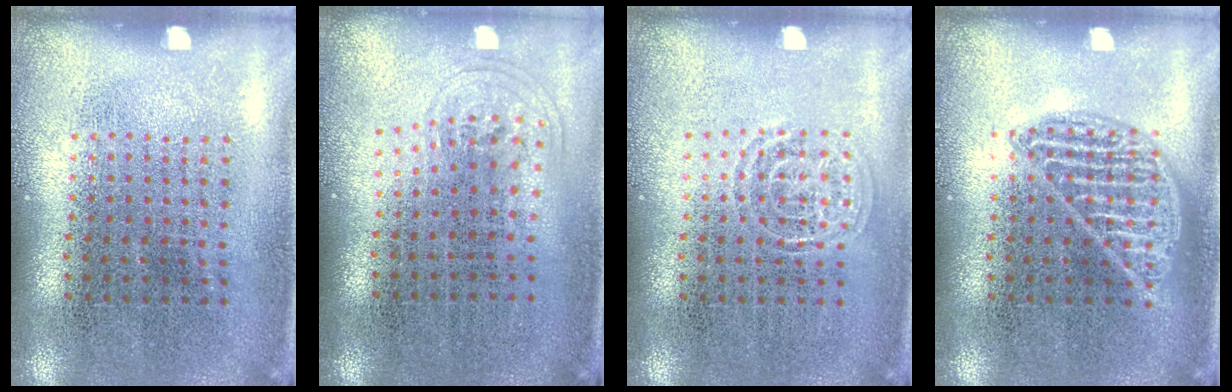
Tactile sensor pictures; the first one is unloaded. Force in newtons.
{"total": 1.0, "press": 0.6, "slide": 0.7}
{"total": 1.3, "press": 1.3, "slide": 0.2}
{"total": 1.1, "press": 1.0, "slide": 0.2}